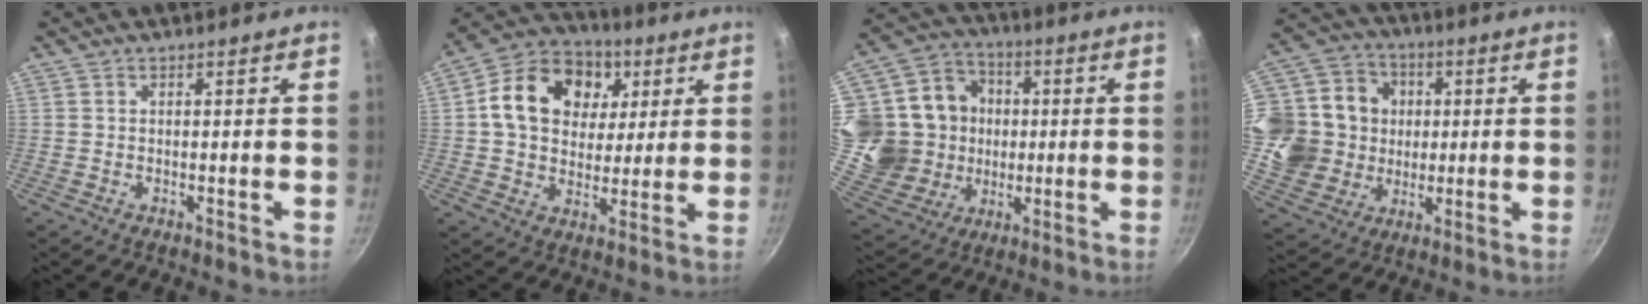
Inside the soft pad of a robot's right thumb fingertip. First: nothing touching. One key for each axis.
{"total": 17.7, "fx": 4.8, "fy": 13.5, "fz": 10.3, "tx": -0.157, "ty": 0.009, "tz": 0.067}
{"total": 20.1, "fx": 0.9, "fy": 17.9, "fz": 9.3, "tx": -0.158, "ty": 0.022, "tz": 0.024}
{"total": 18.0, "fx": 1.1, "fy": 16.2, "fz": 7.9, "tx": -0.125, "ty": 0.015, "tz": 0.024}